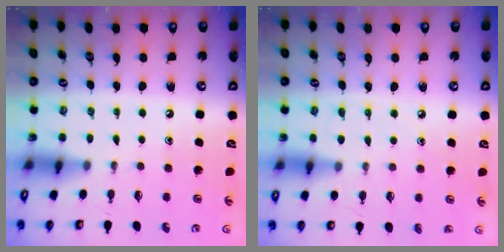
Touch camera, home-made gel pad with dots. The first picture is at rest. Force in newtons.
{"total": 5.0, "press": 4.9, "slide": 1.0}